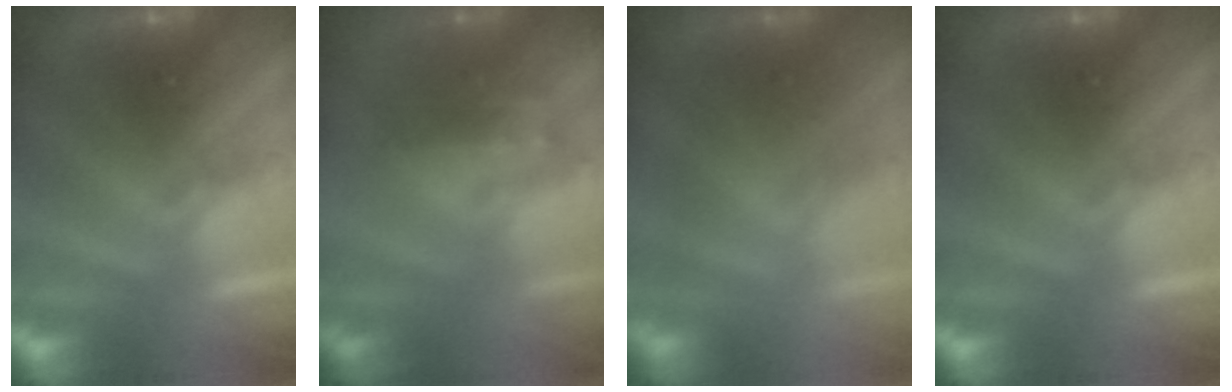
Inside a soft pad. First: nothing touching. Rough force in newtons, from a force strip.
{"total": 2.7}
{"total": 3.5}
{"total": 0.0}